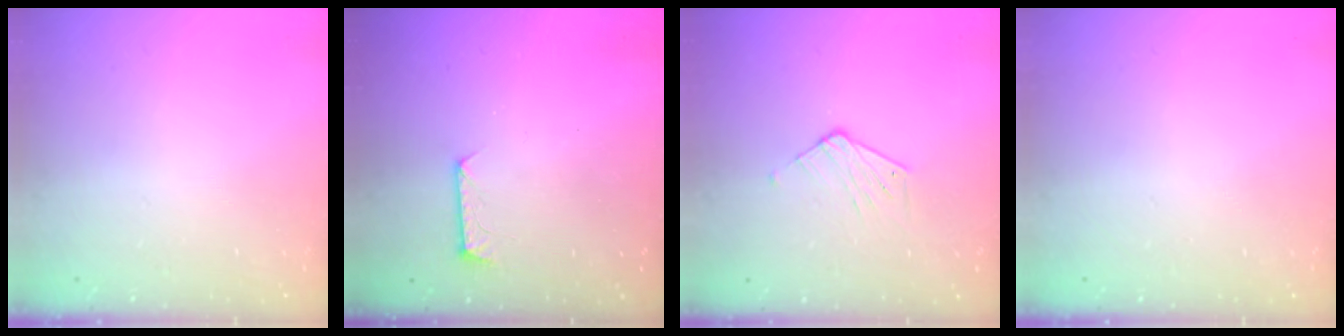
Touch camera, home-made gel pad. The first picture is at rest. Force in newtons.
{"total": 7.0, "press": 6.9, "slide": 0.6}
{"total": 5.6, "press": 5.6, "slide": 0.4}
{"total": 0.0}